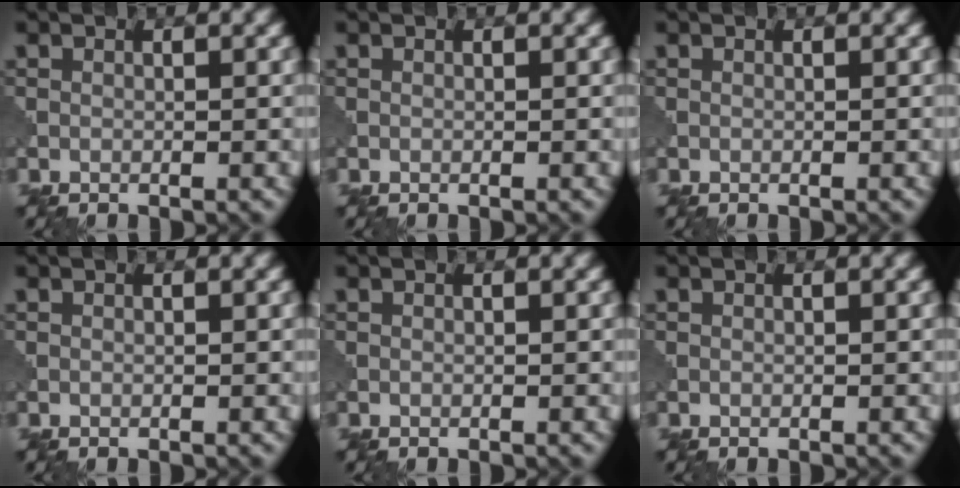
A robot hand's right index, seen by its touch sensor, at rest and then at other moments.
{"total": 0.0}
{"total": 0.0}
{"total": 0.0}
{"total": 0.0}
{"total": 0.0}